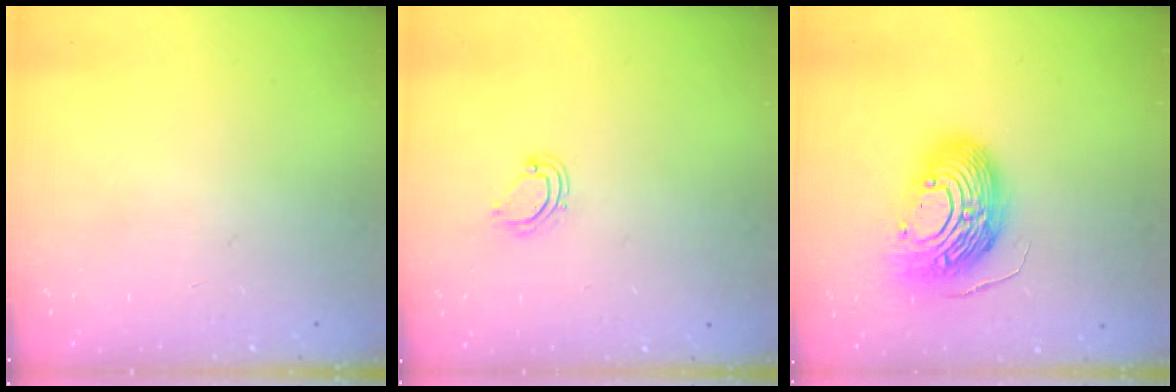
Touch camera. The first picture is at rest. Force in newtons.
{"total": 5.2, "press": 5.2, "slide": 0.4}
{"total": 17.0, "press": 16.9, "slide": 1.5}